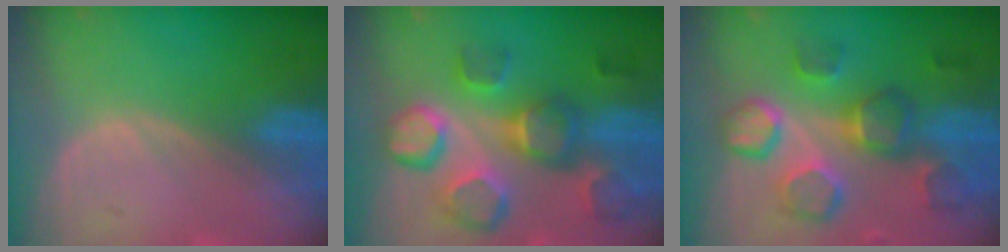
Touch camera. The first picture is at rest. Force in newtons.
{"total": 12.5, "press": 11.1, "slide": 5.7}
{"total": 9.6, "press": 9.5, "slide": 0.9}